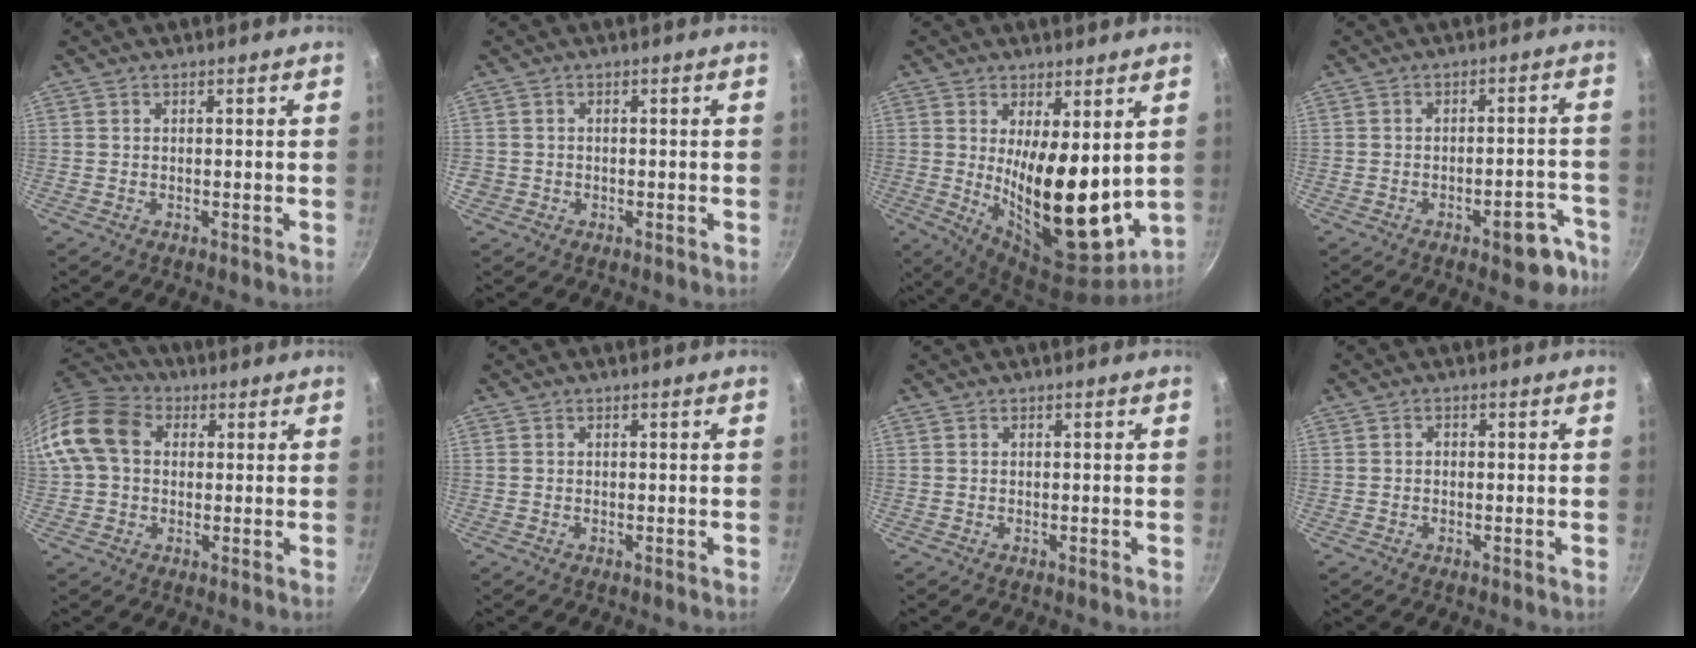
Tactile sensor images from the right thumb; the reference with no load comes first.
{"total": 1.5, "force": [-0.4, 1.4, 0.5], "torque": [-0.010, 0.002, -0.005]}
{"total": 16.9, "force": [2.0, 7.1, 15.2], "torque": [-0.214, -0.049, 0.048]}
{"total": 8.1, "force": [-4.9, 3.6, 5.5], "torque": [-0.021, 0.043, -0.052]}
{"total": 12.2, "force": [1.9, 9.4, 7.6], "torque": [-0.125, 0.025, 0.017]}
{"total": 0.0}
{"total": 0.0}
{"total": 0.9, "force": [0.0, 0.8, 0.5], "torque": [-0.009, 0.007, -0.001]}